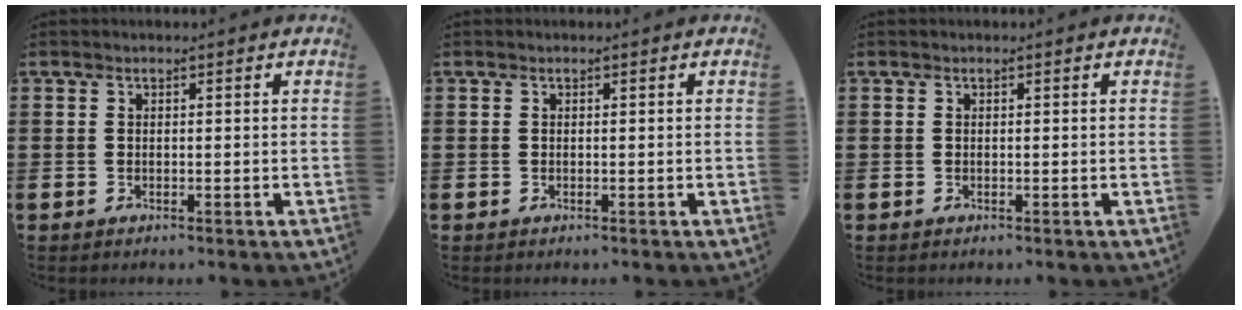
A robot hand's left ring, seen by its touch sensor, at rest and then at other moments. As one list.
[{"total": 0.0}, {"total": 0.0}]